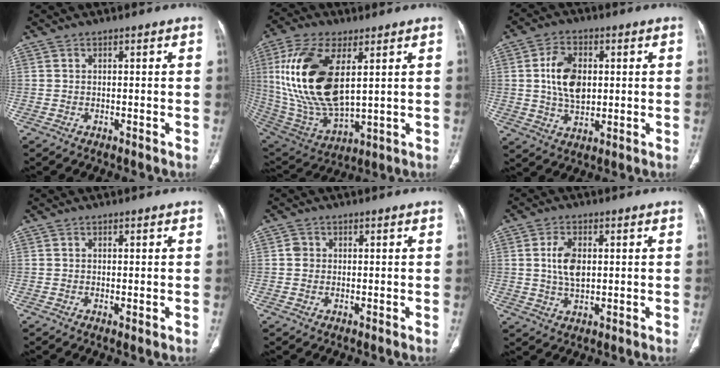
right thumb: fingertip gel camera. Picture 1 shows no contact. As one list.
[{"total": 22.2, "force": [5.1, 10.8, 18.8], "torque": [-0.386, -0.026, 0.104]}, {"total": 9.8, "force": [1.3, 6.4, 7.3], "torque": [-0.117, -0.004, 0.028]}, {"total": 1.0, "force": [-0.2, 0.3, 1.0], "torque": [-0.021, -0.006, -0.002]}, {"total": 1.6, "force": [0.2, 1.5, 0.5], "torque": [-0.004, 0.003, 0.003]}, {"total": 6.2, "force": [0.9, 3.6, 5.0], "torque": [-0.092, -0.003, 0.019]}]